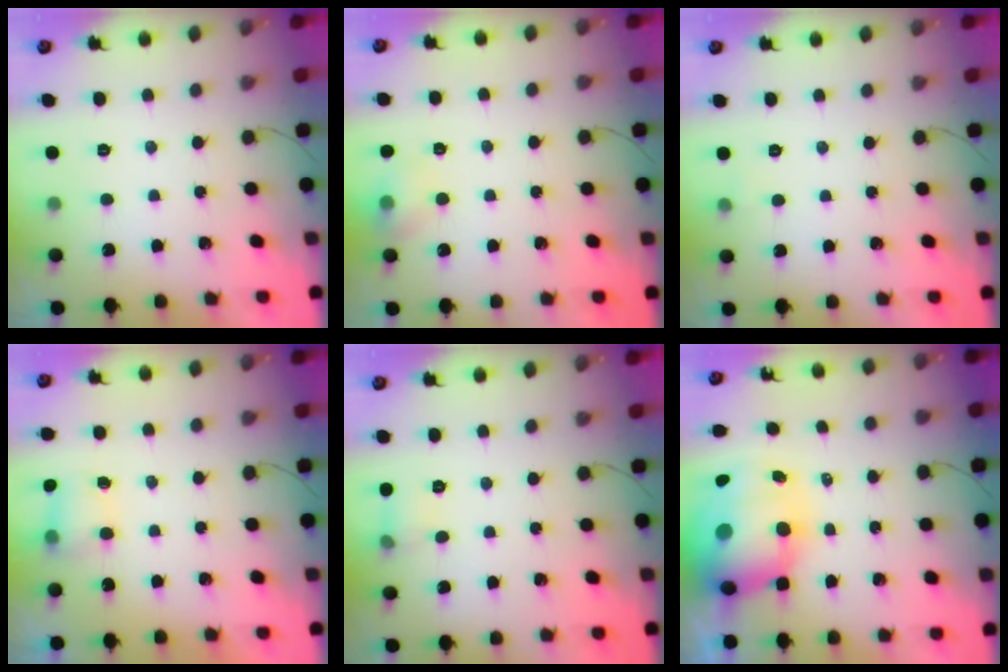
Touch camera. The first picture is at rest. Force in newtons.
{"total": 7.2, "press": 7.0, "slide": 1.5}
{"total": 2.4, "press": 2.2, "slide": 0.9}
{"total": 4.3, "press": 4.2, "slide": 0.7}
{"total": 6.0, "press": 5.7, "slide": 1.8}
{"total": 16.2, "press": 15.6, "slide": 4.3}